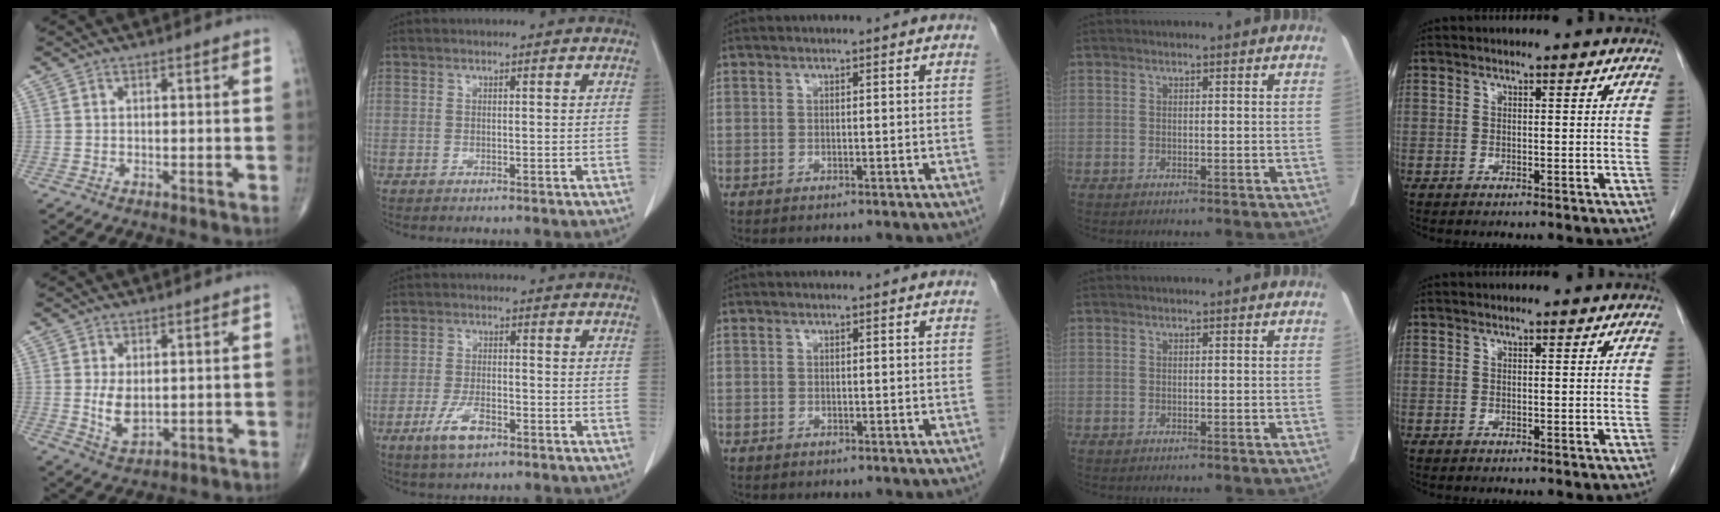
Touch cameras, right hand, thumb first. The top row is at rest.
{"thumb": {"total": 5.2, "force": [0.3, 3.0, 4.2], "torque": [-0.070, -0.016, 0.018]}, "index": {"total": 5.5, "force": [-3.1, 1.8, 4.2], "torque": [-0.086, -0.004, -0.055]}, "middle": {"total": 0.6, "force": [-0.4, 0.4, 0.0], "torque": [-0.007, 0.003, -0.009]}}